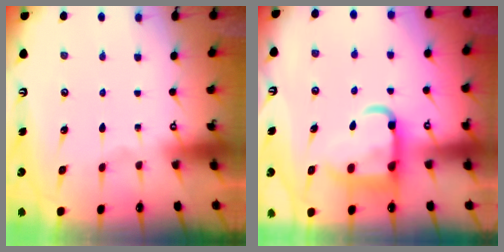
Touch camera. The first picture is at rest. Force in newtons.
{"total": 12.4, "press": 12.2, "slide": 1.6}